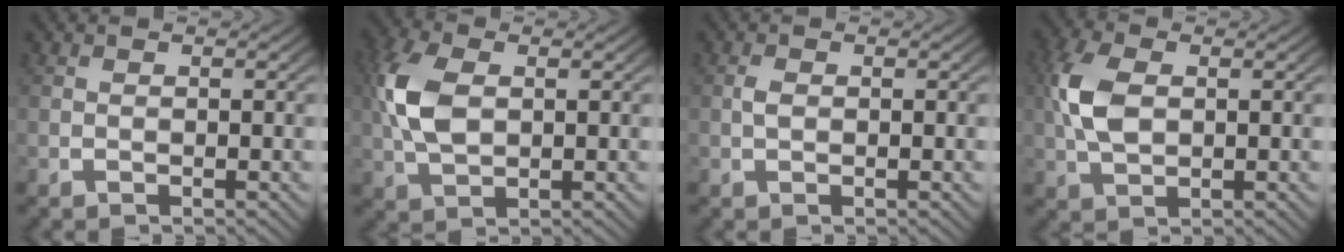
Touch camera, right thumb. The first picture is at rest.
{"total": 5.5, "force": [0.8, 3.4, 4.3], "torque": [-0.115, -0.005, 0.022]}
{"total": 0.8, "force": [0.0, 0.5, 0.6], "torque": [-0.016, -0.001, 0.000]}
{"total": 4.8, "force": [0.7, 3.0, 3.7], "torque": [-0.098, -0.004, 0.019]}